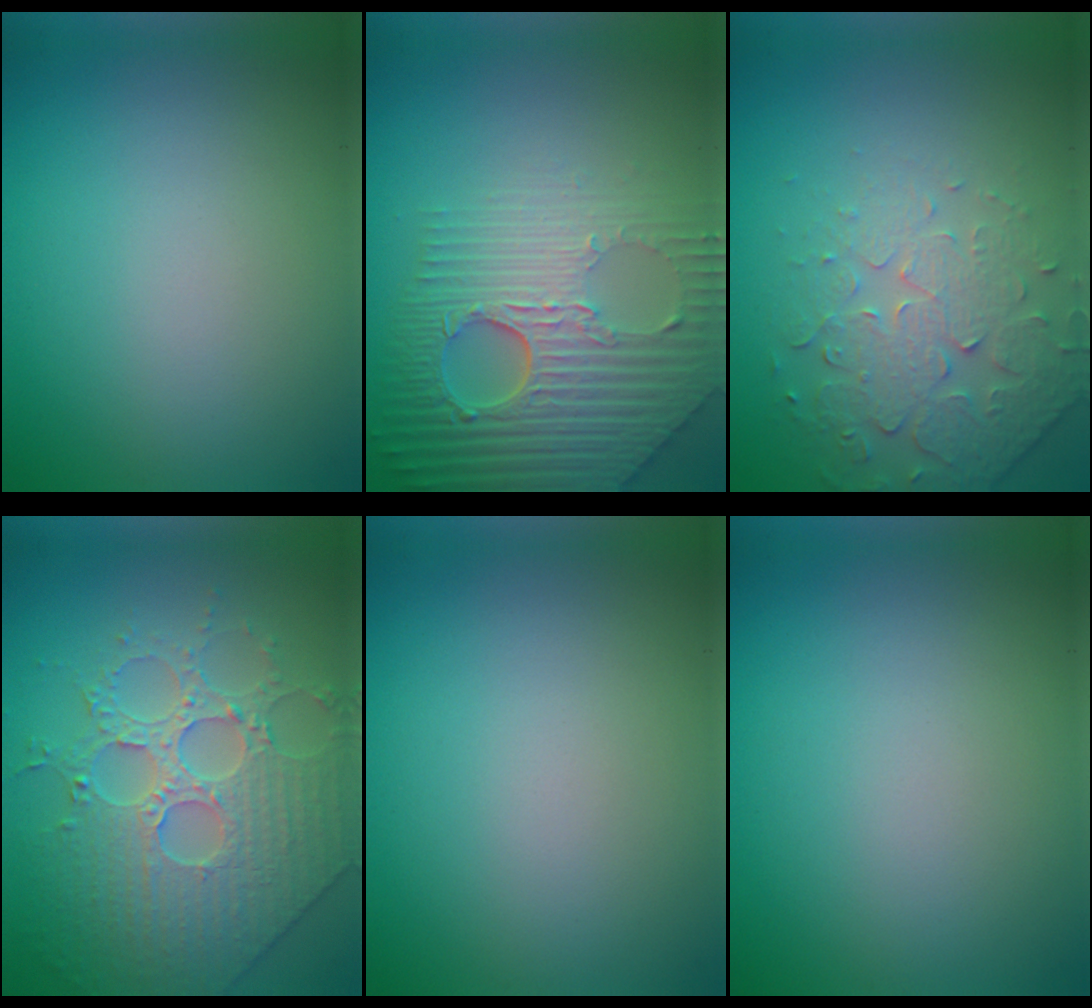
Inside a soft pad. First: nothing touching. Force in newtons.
{"total": 9.0, "press": 6.1, "slide": 6.6}
{"total": 4.8, "press": 3.7, "slide": 3.0}
{"total": 5.2, "press": 5.1, "slide": 1.2}
{"total": 0.0}
{"total": 0.0}